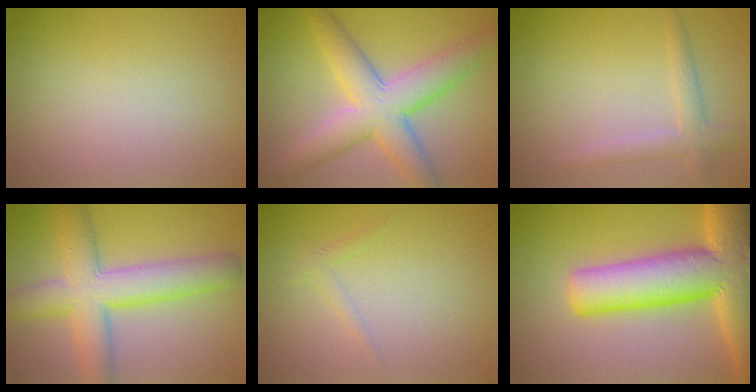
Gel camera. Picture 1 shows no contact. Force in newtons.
{"total": 7.5, "press": 7.5, "slide": 0.2}
{"total": 2.3, "press": 2.3, "slide": 0.1}
{"total": 7.3, "press": 7.3, "slide": 0.1}
{"total": 0.9, "press": 0.9, "slide": 0.0}
{"total": 13.4, "press": 13.4, "slide": 0.7}